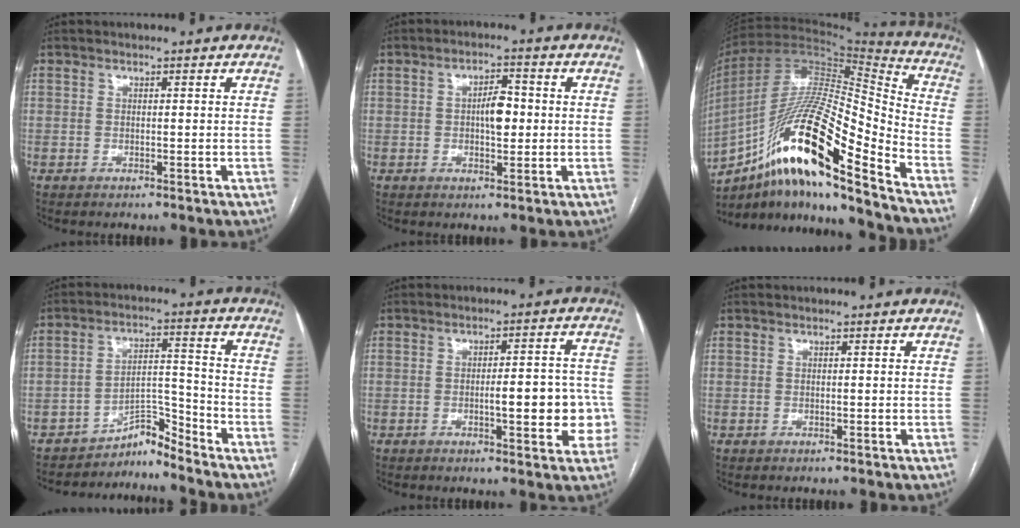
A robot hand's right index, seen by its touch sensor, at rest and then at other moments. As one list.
[{"total": 4.5, "force": [0.0, 1.7, 4.1], "torque": [-0.069, 0.008, 0.002]}, {"total": 22.9, "force": [-13.2, 2.4, 18.6], "torque": [-0.335, -0.004, -0.232]}, {"total": 4.9, "force": [-4.9, -0.2, -0.5], "torque": [0.018, 0.030, -0.078]}, {"total": 8.6, "force": [-1.9, 2.4, 8.0], "torque": [-0.096, 0.021, -0.020]}, {"total": 0.0}]